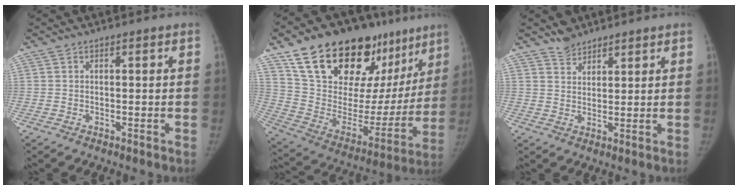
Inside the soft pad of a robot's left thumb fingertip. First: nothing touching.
{"total": 31.8, "force": [20.6, 16.5, 17.7], "torque": [-0.238, -0.049, 0.327]}
{"total": 3.7, "force": [3.2, 1.8, 0.2], "torque": [0.017, -0.022, 0.053]}